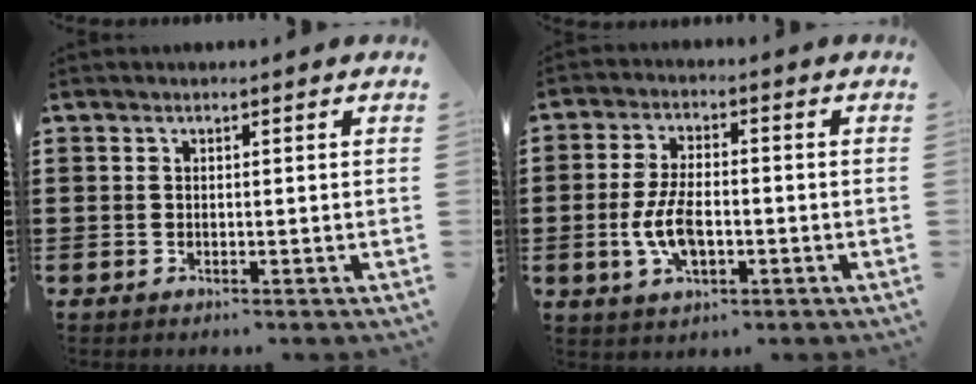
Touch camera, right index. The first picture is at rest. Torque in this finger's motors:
{"motor_torque": [1.14, 1.00, 0.47, 0.11]}